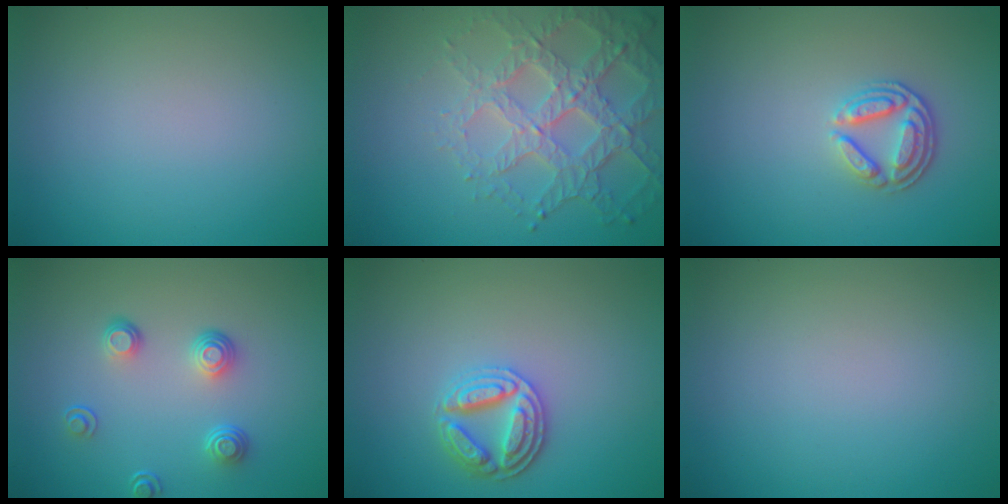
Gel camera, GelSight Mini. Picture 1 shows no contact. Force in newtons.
{"total": 5.7, "press": 4.6, "slide": 3.4}
{"total": 2.9, "press": 2.5, "slide": 1.6}
{"total": 2.6, "press": 1.7, "slide": 2.0}
{"total": 3.3, "press": 3.1, "slide": 1.1}
{"total": 0.0}